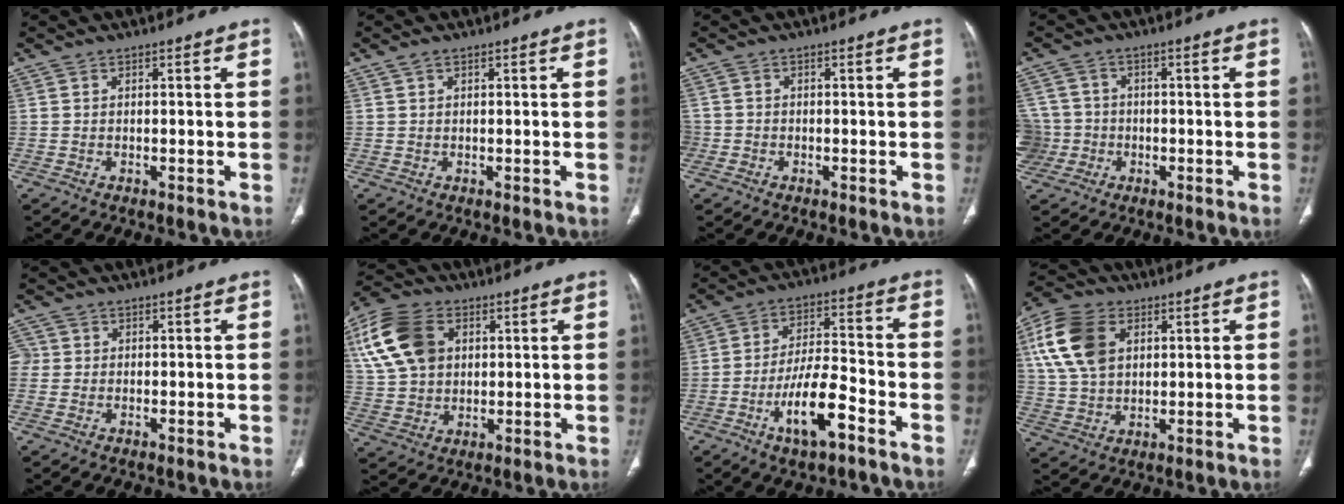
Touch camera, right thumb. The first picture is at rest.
{"total": 0.8, "force": [0.5, 0.4, 0.5], "torque": [-0.012, 0.006, 0.009]}
{"total": 2.6, "force": [-1.2, 2.2, 0.4], "torque": [-0.008, 0.012, -0.028]}
{"total": 8.9, "force": [-2.0, 8.6, 1.5], "torque": [-0.034, 0.031, -0.030]}
{"total": 2.1, "force": [0.1, 2.0, 0.5], "torque": [0.002, 0.006, 0.000]}
{"total": 14.7, "force": [4.6, 10.4, 9.4], "torque": [-0.180, 0.006, 0.088]}
{"total": 11.3, "force": [-5.8, 3.7, 9.0], "torque": [-0.163, 0.035, -0.101]}
{"total": 13.4, "force": [4.2, 9.0, 8.9], "torque": [-0.171, 0.003, 0.082]}